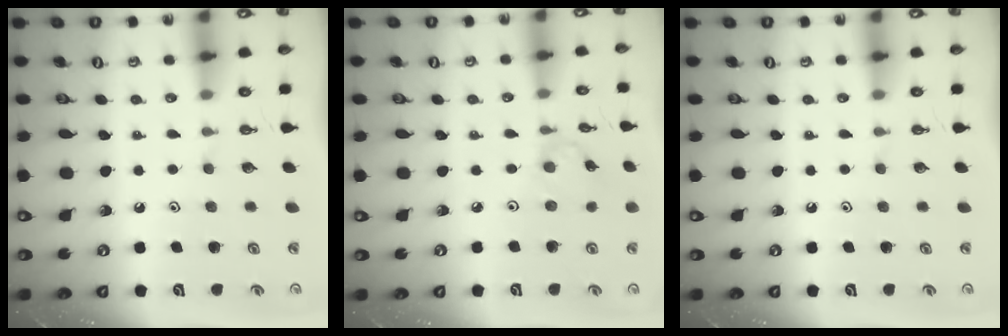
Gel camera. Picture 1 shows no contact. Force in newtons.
{"total": 1.0, "press": 1.0, "slide": 0.2}
{"total": 0.0}